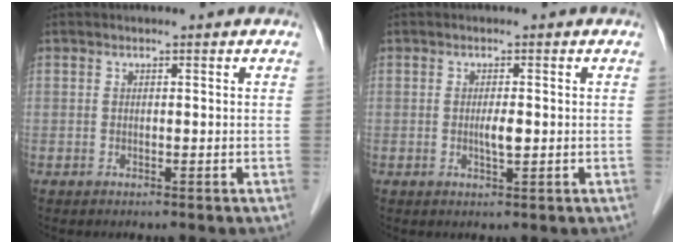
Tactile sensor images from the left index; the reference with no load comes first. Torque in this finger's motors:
{"motor_torque": [0.86, 0.67, 0.27, 0.06]}